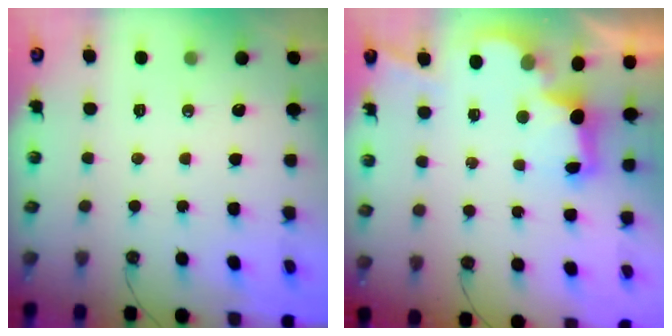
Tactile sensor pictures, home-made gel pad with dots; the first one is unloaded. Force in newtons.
{"total": 2.8, "press": 2.7, "slide": 0.9}